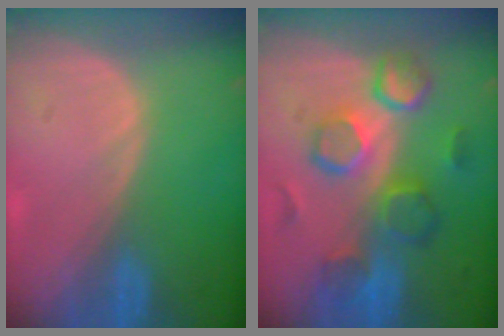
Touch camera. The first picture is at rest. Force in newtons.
{"total": 9.7, "press": 9.3, "slide": 2.9}